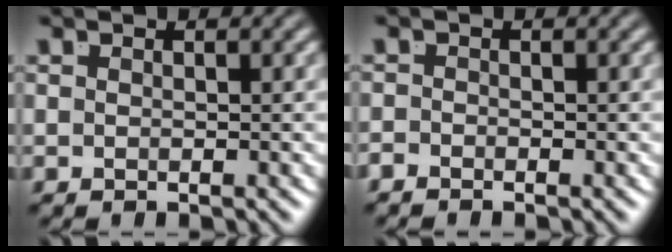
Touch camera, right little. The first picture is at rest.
{"total": 1.1, "force": [-1.1, -0.3, 0.0], "torque": [0.003, -0.011, -0.016]}